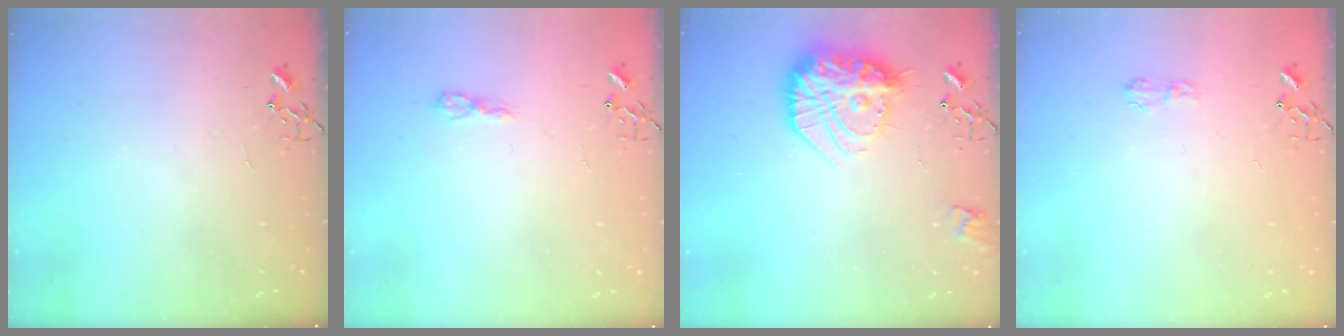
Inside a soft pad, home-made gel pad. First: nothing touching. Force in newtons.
{"total": 4.6, "press": 4.5, "slide": 0.6}
{"total": 20.0, "press": 20.0, "slide": 0.8}
{"total": 4.1, "press": 4.1, "slide": 0.6}